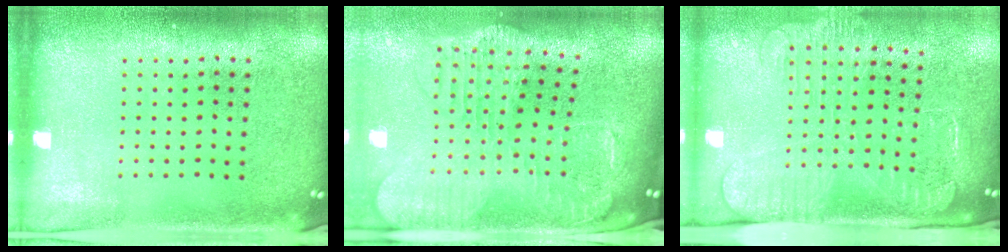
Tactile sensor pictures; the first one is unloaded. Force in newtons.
{"total": 2.8, "press": 2.4, "slide": 1.4}
{"total": 2.6, "press": 2.0, "slide": 1.6}